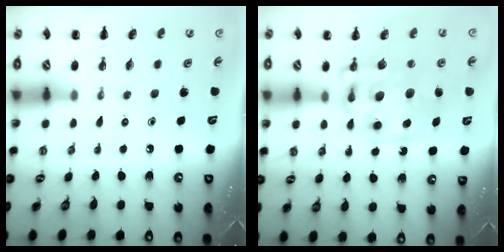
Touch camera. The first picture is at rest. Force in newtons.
{"total": 13.5, "press": 13.1, "slide": 3.3}